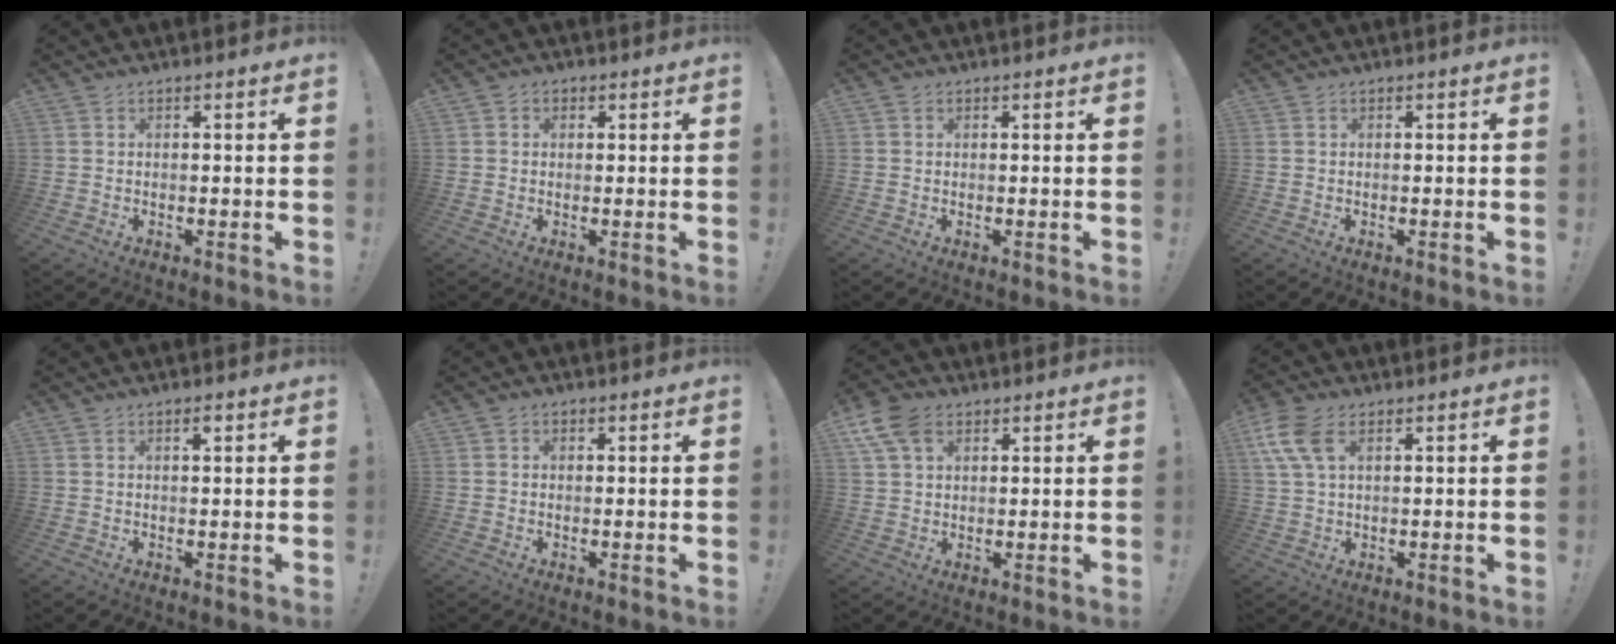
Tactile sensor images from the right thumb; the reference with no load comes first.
{"total": 1.8, "force": [0.0, 1.7, 0.7], "torque": [-0.007, 0.003, 0.000]}
{"total": 0.7, "force": [0.4, 0.6, 0.0], "torque": [0.007, 0.000, 0.006]}
{"total": 0.0}
{"total": 1.1, "force": [0.7, 0.3, 0.8], "torque": [-0.014, 0.000, 0.011]}
{"total": 1.1, "force": [0.1, 1.0, 0.3], "torque": [0.001, 0.001, 0.001]}
{"total": 9.5, "force": [4.7, 6.2, 5.5], "torque": [-0.097, -0.007, 0.090]}
{"total": 8.8, "force": [3.5, 4.7, 6.6], "torque": [-0.142, -0.003, 0.067]}